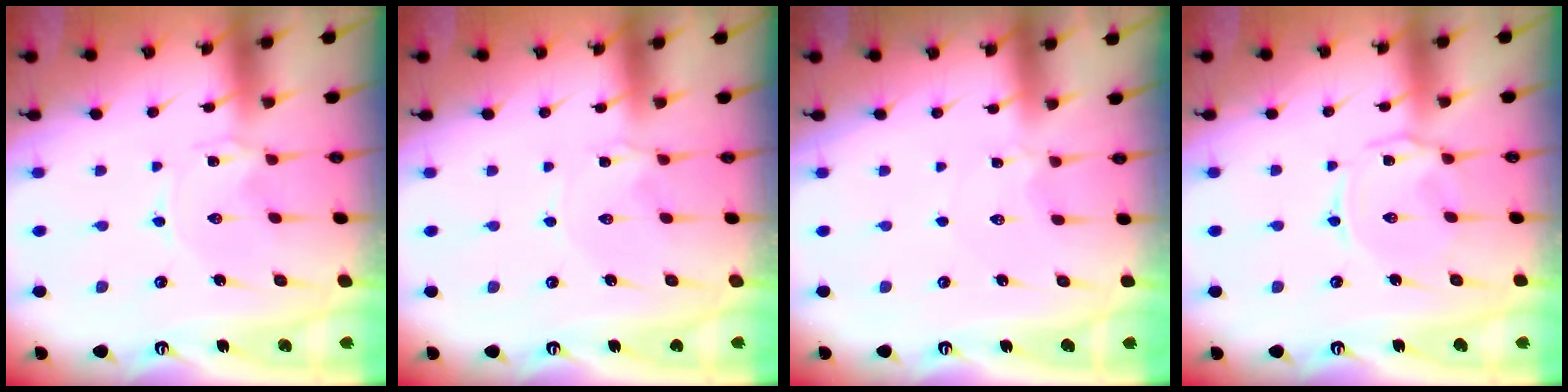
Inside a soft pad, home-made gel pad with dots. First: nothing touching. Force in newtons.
{"total": 1.8, "press": 1.8, "slide": 0.3}
{"total": 2.8, "press": 2.8, "slide": 0.3}
{"total": 2.5, "press": 2.5, "slide": 0.6}